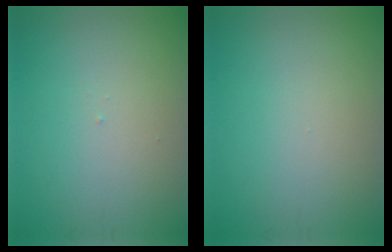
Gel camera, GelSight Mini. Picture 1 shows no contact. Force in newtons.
{"total": 0.0}